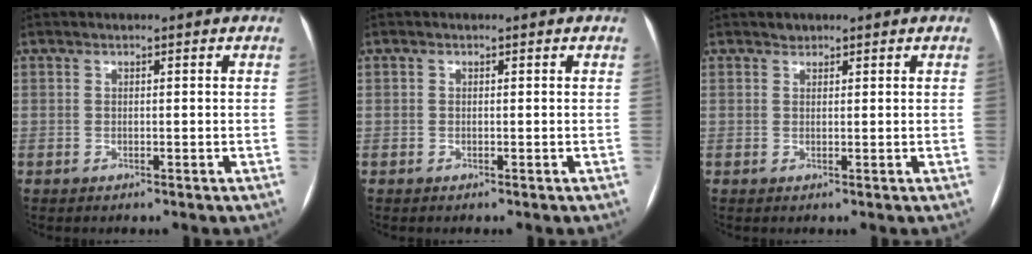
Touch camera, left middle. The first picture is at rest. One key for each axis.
{"total": 0.0}
{"total": 0.8, "fx": 0.7, "fy": 0.5, "fz": 0.0, "tx": 0.002, "ty": 0.001, "tz": 0.008}